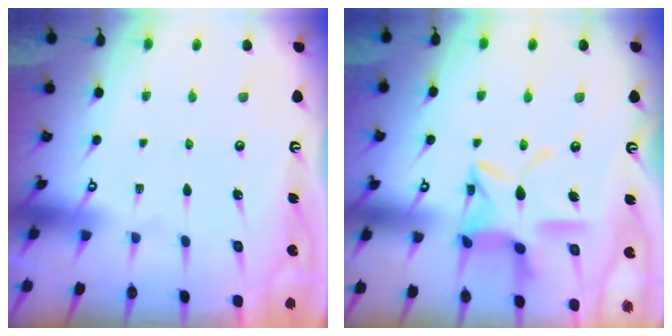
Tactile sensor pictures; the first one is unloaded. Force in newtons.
{"total": 14.9, "press": 14.9, "slide": 1.3}